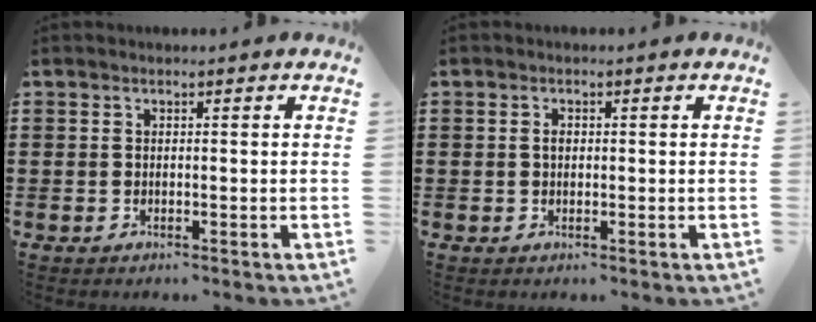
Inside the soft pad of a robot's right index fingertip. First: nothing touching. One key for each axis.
{"total": 0.9, "fx": 0.2, "fy": 0.6, "fz": 0.7, "tx": -0.014, "ty": 0.004, "tz": 0.004}